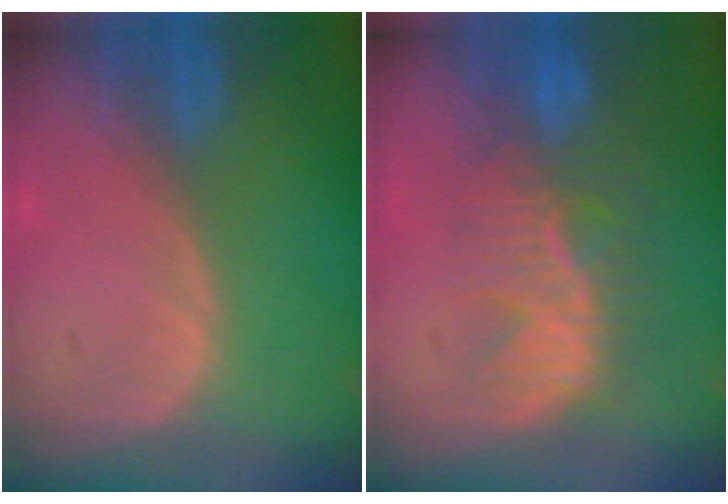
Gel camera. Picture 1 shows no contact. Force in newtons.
{"total": 9.7, "press": 8.6, "slide": 4.4}